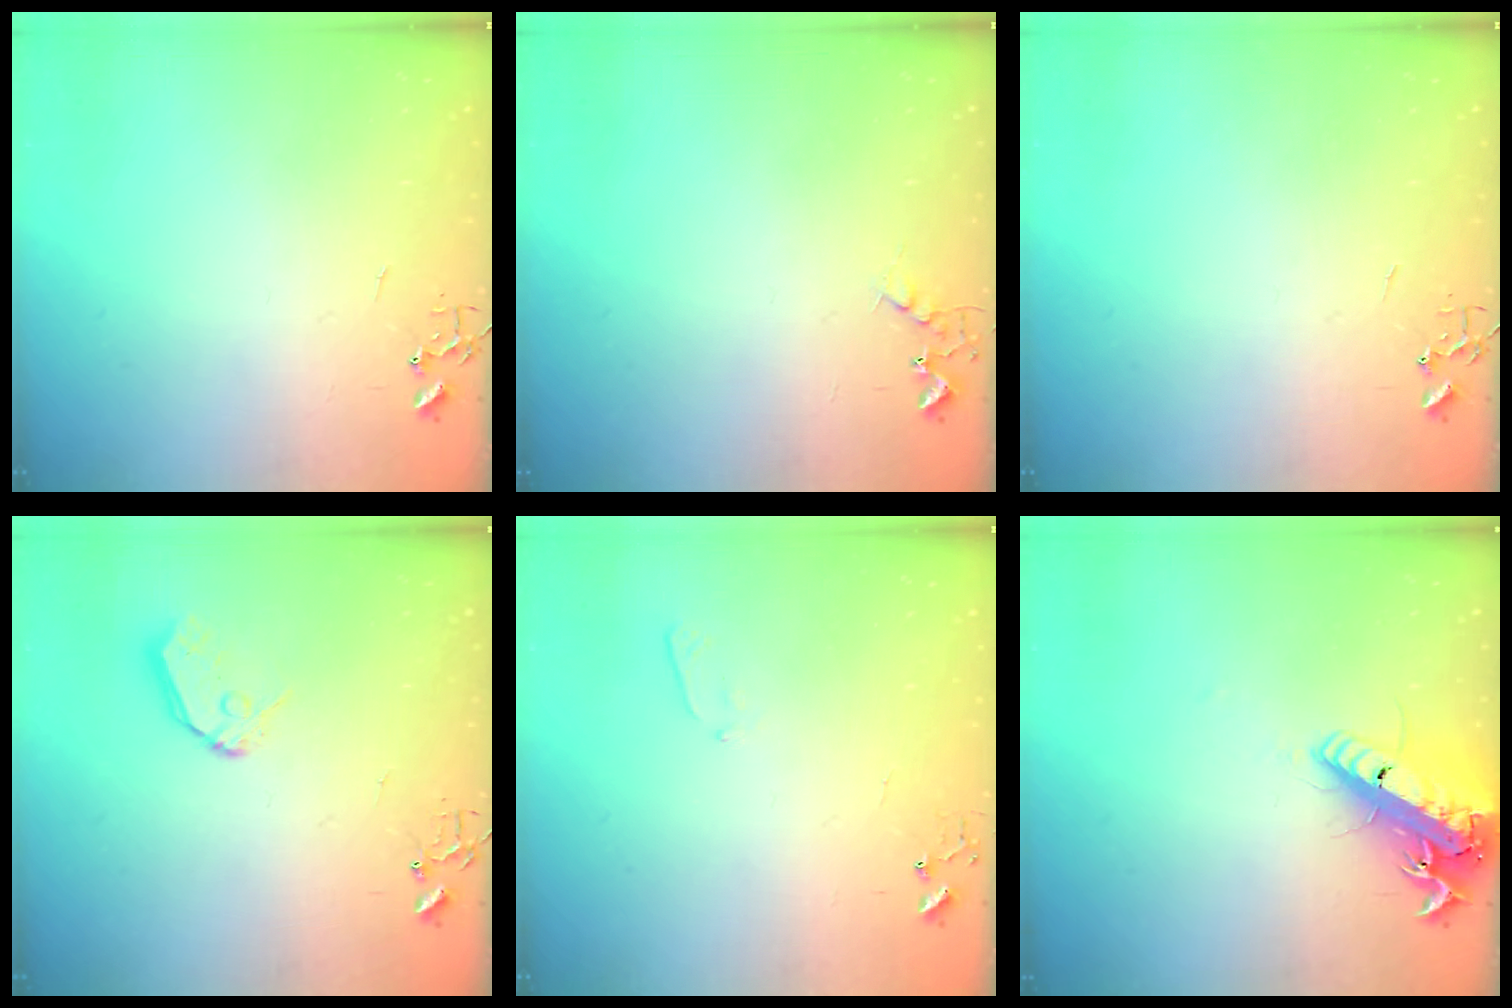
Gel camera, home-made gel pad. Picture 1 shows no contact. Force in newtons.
{"total": 4.8, "press": 4.7, "slide": 0.8}
{"total": 0.0}
{"total": 9.2, "press": 9.1, "slide": 0.9}
{"total": 3.9, "press": 3.9, "slide": 0.6}
{"total": 19.5, "press": 19.2, "slide": 3.6}